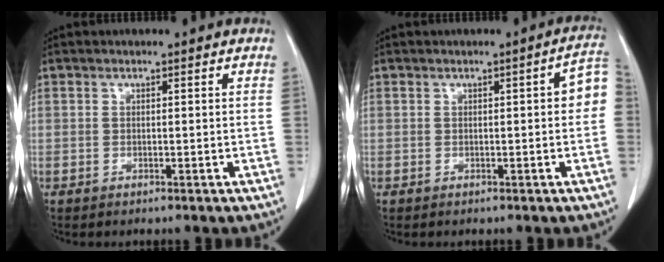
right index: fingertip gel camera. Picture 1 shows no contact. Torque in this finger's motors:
{"motor_torque": [0.45, -0.03, 0.19, 0.04]}